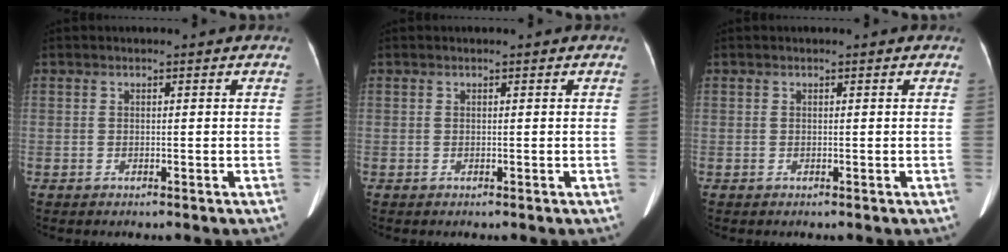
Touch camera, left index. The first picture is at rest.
{"total": 0.0}
{"total": 0.0}